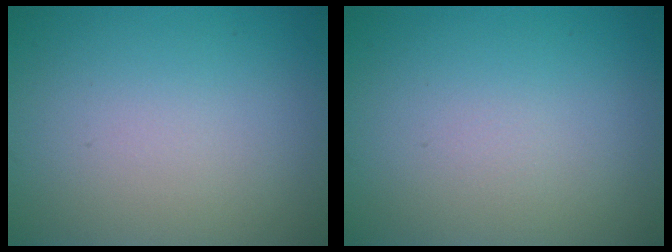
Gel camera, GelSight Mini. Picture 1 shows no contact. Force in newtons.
{"total": 0.0}